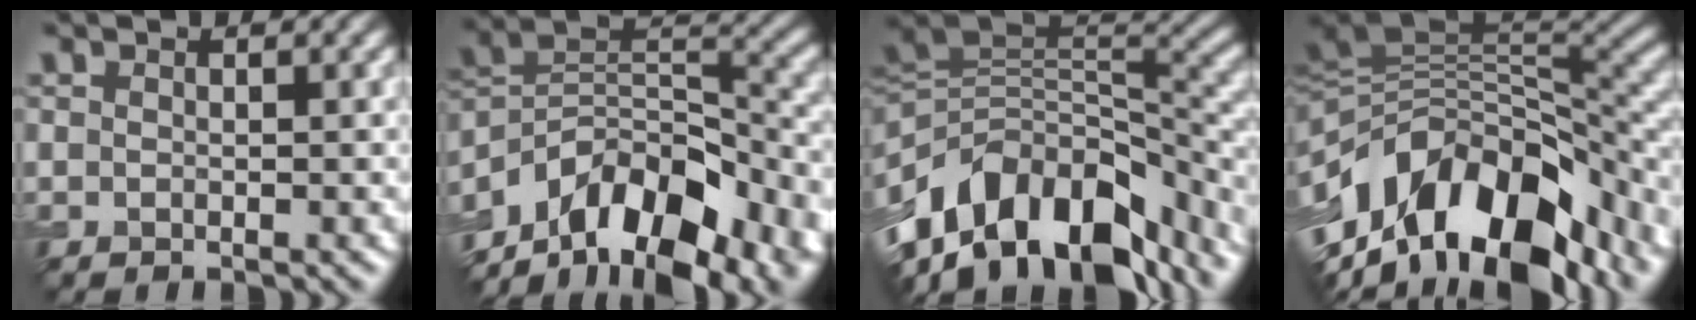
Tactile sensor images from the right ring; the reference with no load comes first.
{"total": 14.8, "force": [-10.3, 7.0, 8.0], "torque": [-0.151, 0.021, -0.169]}
{"total": 13.7, "force": [-6.9, 8.0, 8.7], "torque": [-0.165, 0.014, -0.115]}
{"total": 14.5, "force": [-6.1, 7.8, 10.6], "torque": [-0.189, 0.011, -0.095]}